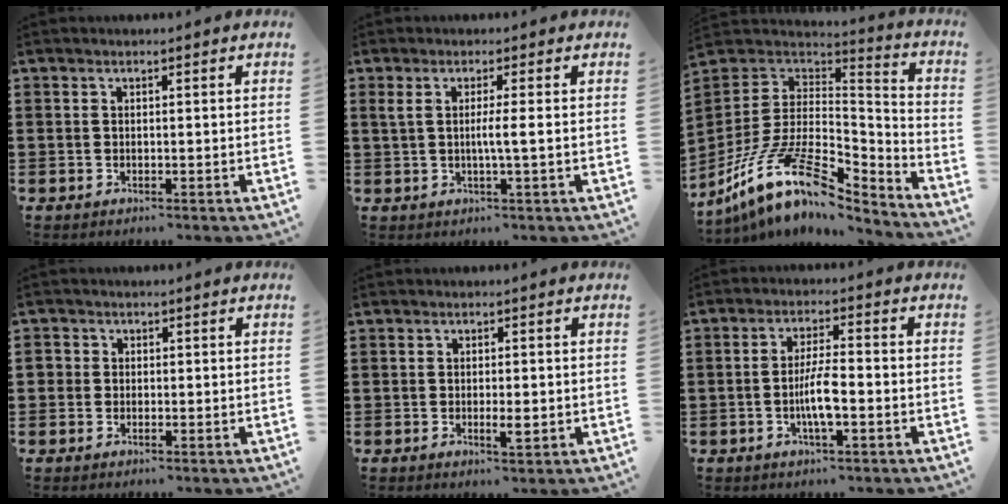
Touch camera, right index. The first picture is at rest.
{"total": 3.2, "force": [0.1, -0.3, 3.2], "torque": [-0.059, -0.007, -0.002]}
{"total": 15.0, "force": [-8.5, 6.1, 10.8], "torque": [-0.231, 0.011, -0.157]}
{"total": 1.1, "force": [-0.1, 1.1, 0.2], "torque": [-0.007, 0.006, -0.004]}
{"total": 2.3, "force": [-0.4, 0.5, 2.2], "torque": [-0.038, -0.003, -0.006]}
{"total": 4.4, "force": [-1.3, 0.8, 4.1], "torque": [-0.086, -0.001, -0.028]}